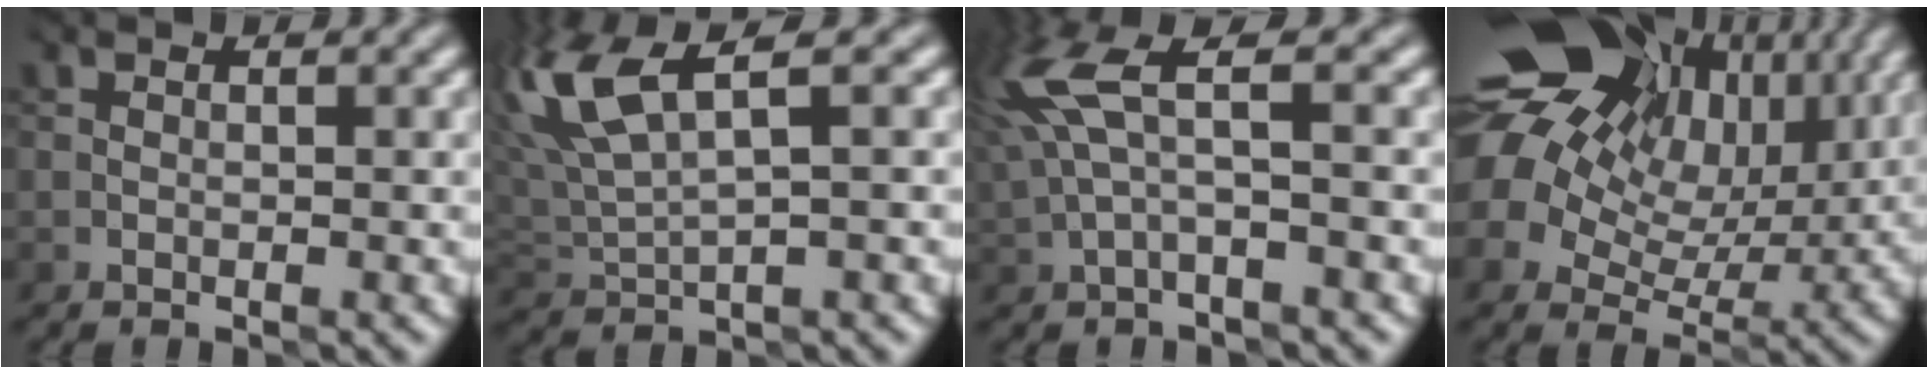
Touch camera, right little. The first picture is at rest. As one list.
[{"total": 7.7, "force": [4.1, 2.2, 6.1], "torque": [-0.148, 0.016, 0.082]}, {"total": 5.3, "force": [2.0, 1.7, 4.7], "torque": [-0.117, 0.009, 0.036]}, {"total": 19.2, "force": [7.1, 14.5, 10.3], "torque": [-0.214, 0.046, 0.105]}]